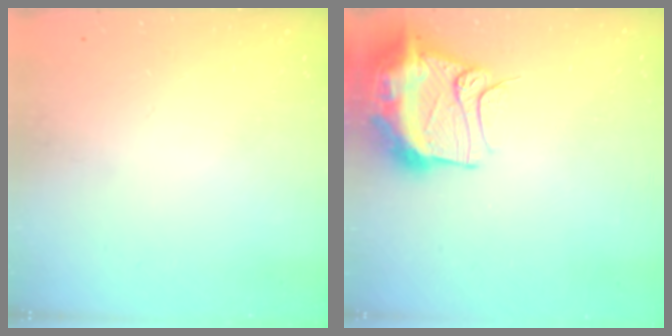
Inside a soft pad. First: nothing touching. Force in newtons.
{"total": 15.8, "press": 15.7, "slide": 1.6}